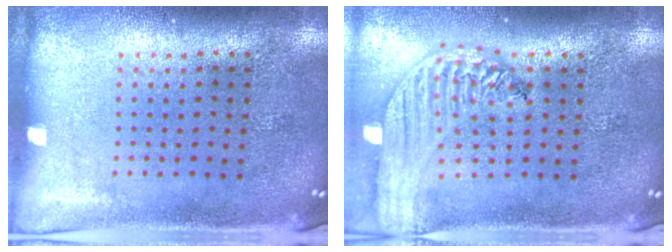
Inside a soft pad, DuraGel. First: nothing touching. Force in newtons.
{"total": 2.9, "press": 2.3, "slide": 1.8}